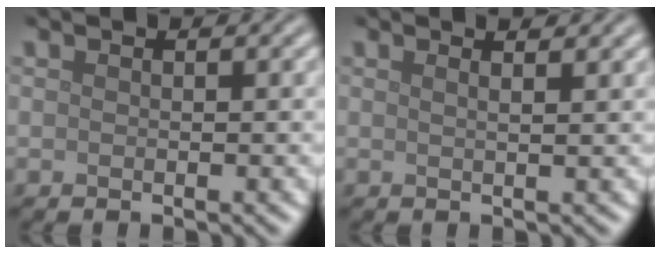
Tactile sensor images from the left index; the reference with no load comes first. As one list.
[{"total": 3.1, "force": [1.9, 1.3, 2.0], "torque": [-0.002, 0.014, -0.010]}]